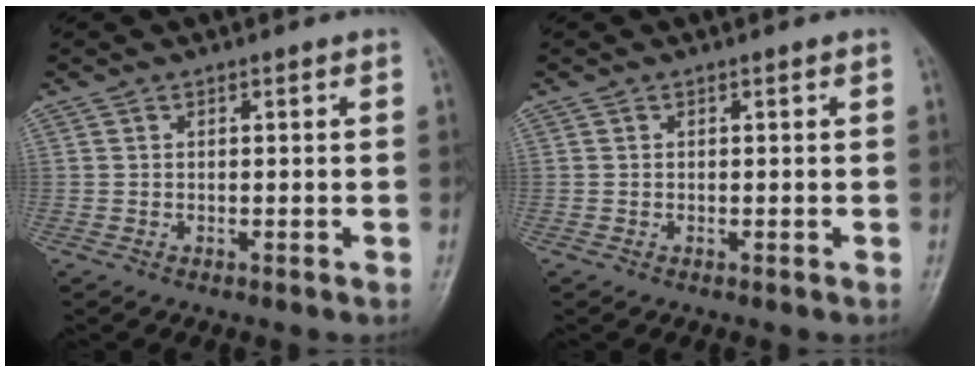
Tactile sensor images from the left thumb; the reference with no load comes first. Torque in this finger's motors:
{"motor_torque": [0.00, 0.00, 0.00, 0.00, 0.00]}